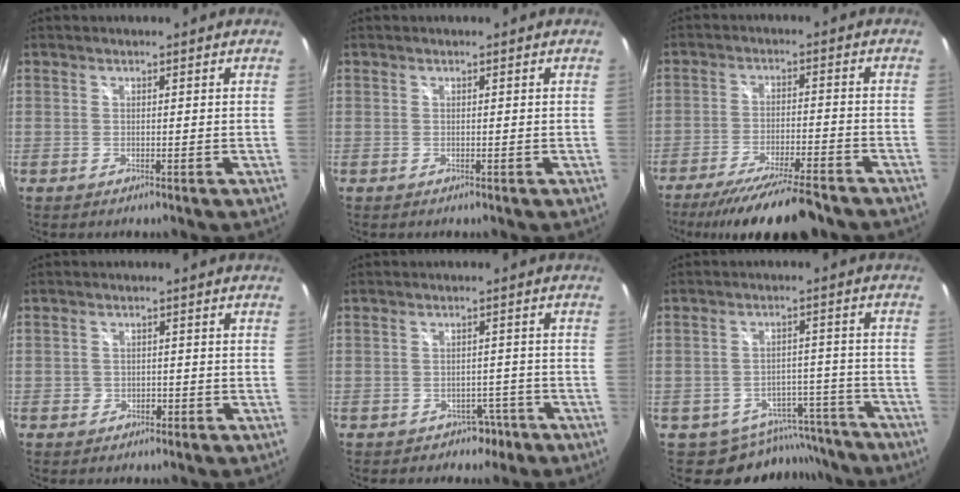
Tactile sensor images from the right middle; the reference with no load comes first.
{"total": 0.0}
{"total": 15.4, "force": [-12.9, 2.0, 8.1], "torque": [-0.158, -0.029, -0.202]}
{"total": 2.0, "force": [-0.8, 1.8, 0.4], "torque": [-0.007, 0.000, -0.011]}
{"total": 3.3, "force": [-2.0, 2.5, 0.9], "torque": [-0.018, 0.007, -0.020]}
{"total": 10.3, "force": [-8.8, 5.2, 1.1], "torque": [-0.013, 0.032, -0.104]}